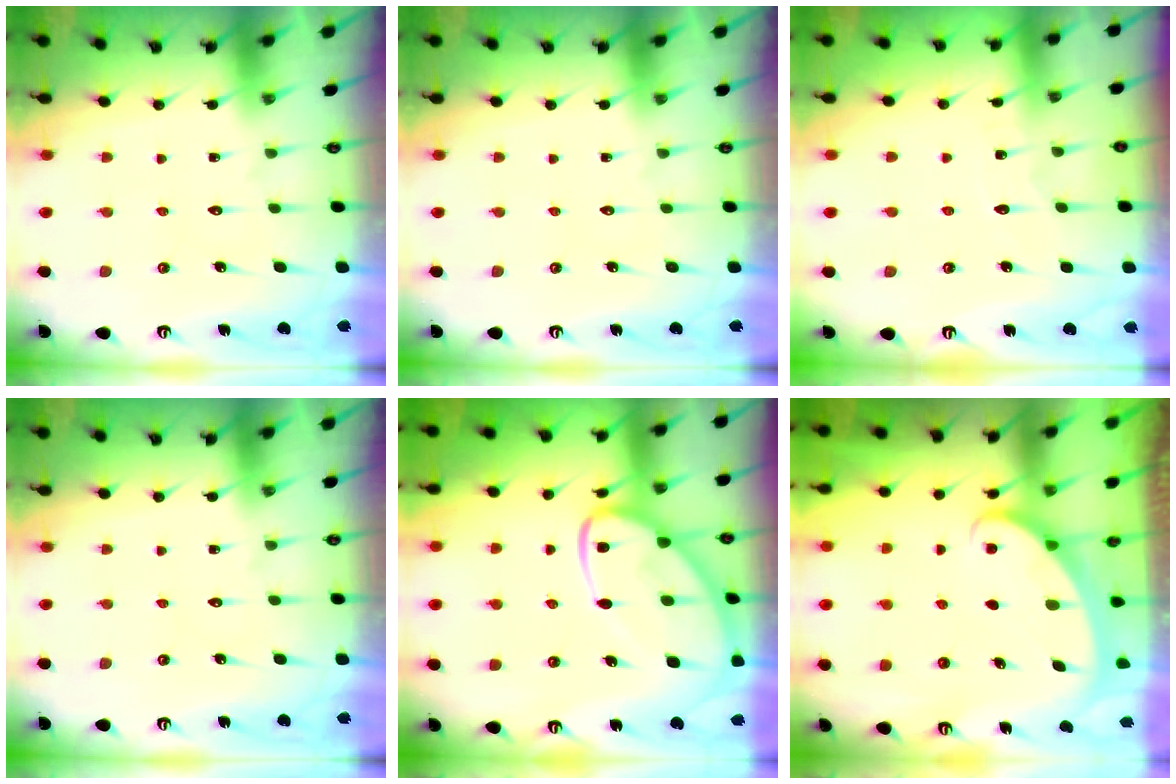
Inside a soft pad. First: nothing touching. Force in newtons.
{"total": 0.0}
{"total": 3.4, "press": 3.4, "slide": 0.2}
{"total": 0.0}
{"total": 14.4, "press": 14.3, "slide": 1.3}
{"total": 2.3, "press": 2.3, "slide": 0.3}